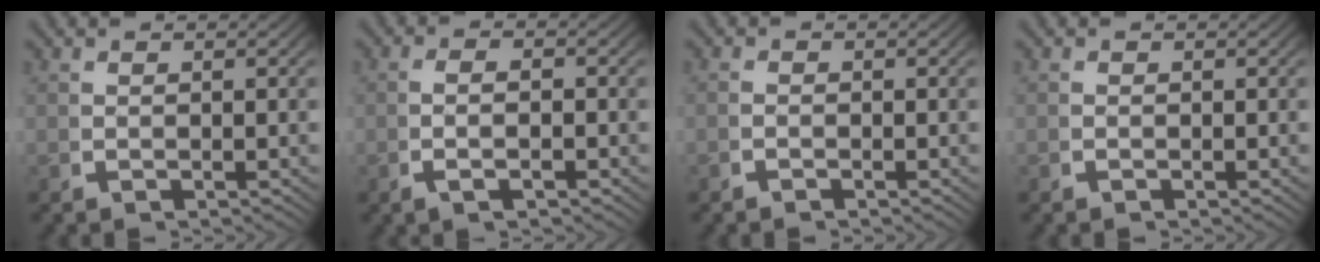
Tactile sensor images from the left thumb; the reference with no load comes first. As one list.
[{"total": 2.1, "force": [-0.8, 0.9, 1.7], "torque": [-0.040, -0.002, -0.016]}, {"total": 0.7, "force": [-0.7, 0.2, 0.0], "torque": [0.003, -0.003, -0.015]}, {"total": 0.0}]